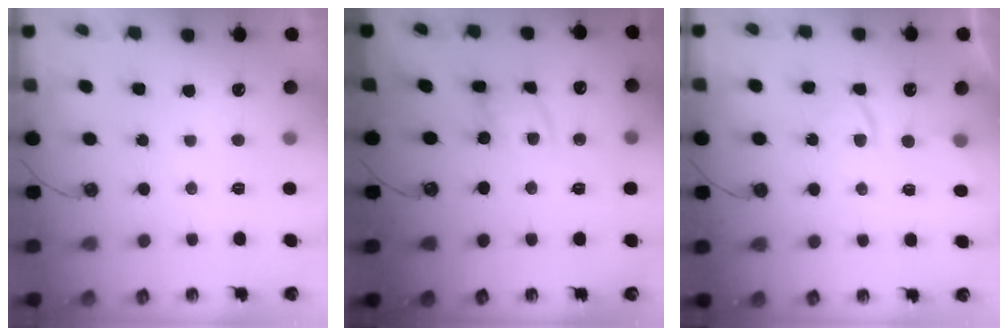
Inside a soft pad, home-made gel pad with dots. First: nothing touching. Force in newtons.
{"total": 9.3, "press": 9.2, "slide": 0.7}
{"total": 2.5, "press": 2.5, "slide": 0.5}